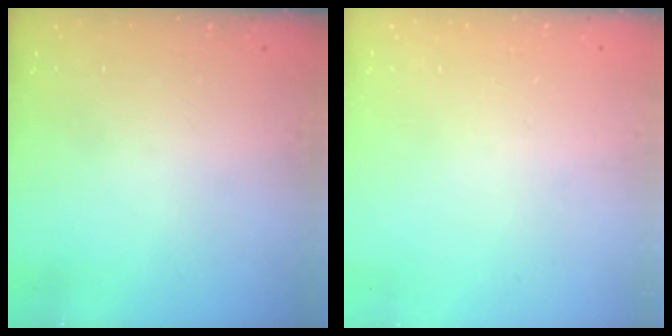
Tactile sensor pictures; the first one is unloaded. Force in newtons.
{"total": 2.6, "press": 2.6, "slide": 0.2}